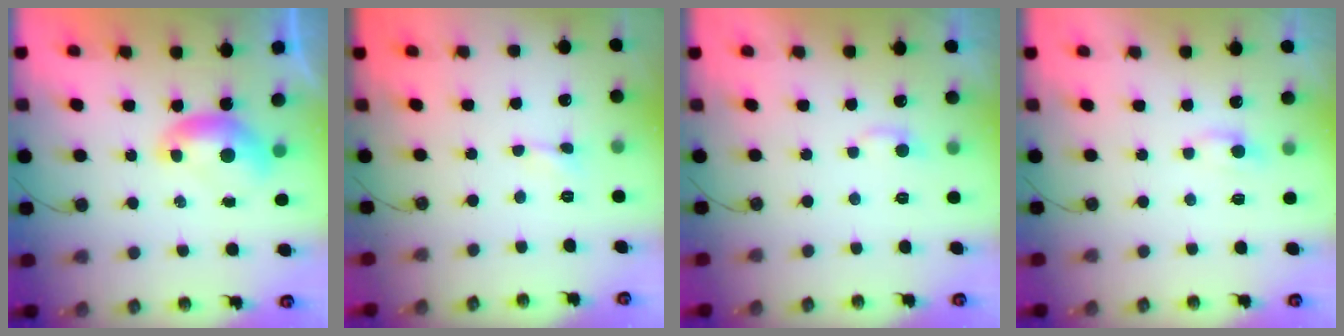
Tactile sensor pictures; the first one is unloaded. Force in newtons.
{"total": 1.3, "press": 1.2, "slide": 0.3}
{"total": 2.4, "press": 2.4, "slide": 0.4}
{"total": 1.5, "press": 1.4, "slide": 0.4}